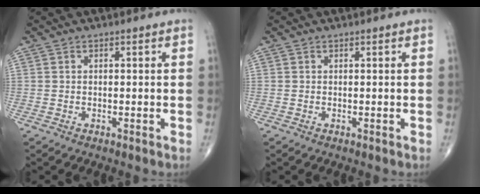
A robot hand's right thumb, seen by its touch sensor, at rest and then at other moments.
{"total": 0.0}